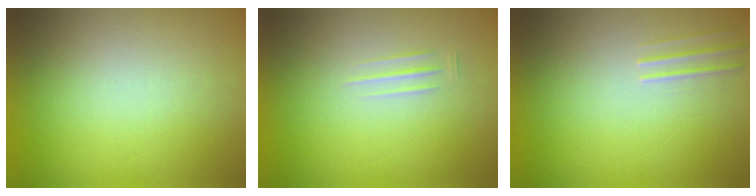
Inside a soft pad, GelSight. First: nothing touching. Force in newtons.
{"total": 1.4}
{"total": 1.3}